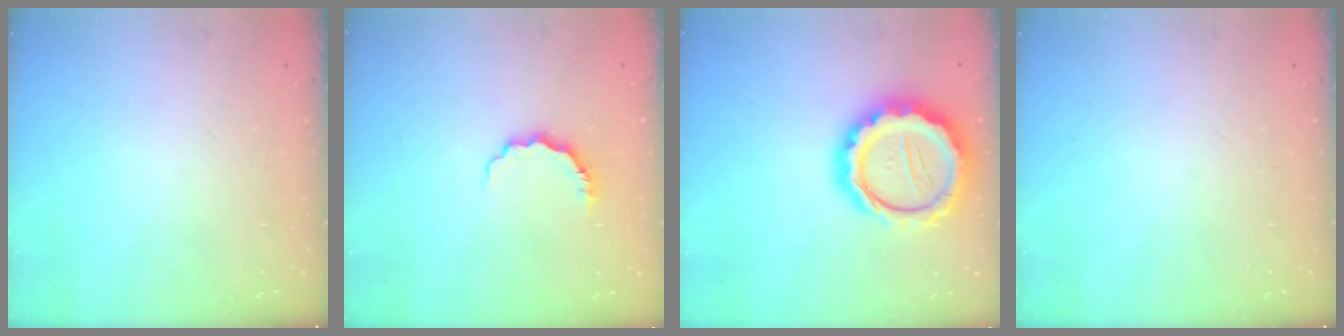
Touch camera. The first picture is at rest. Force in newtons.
{"total": 6.3, "press": 6.2, "slide": 1.0}
{"total": 20.2, "press": 19.8, "slide": 4.1}
{"total": 0.0}